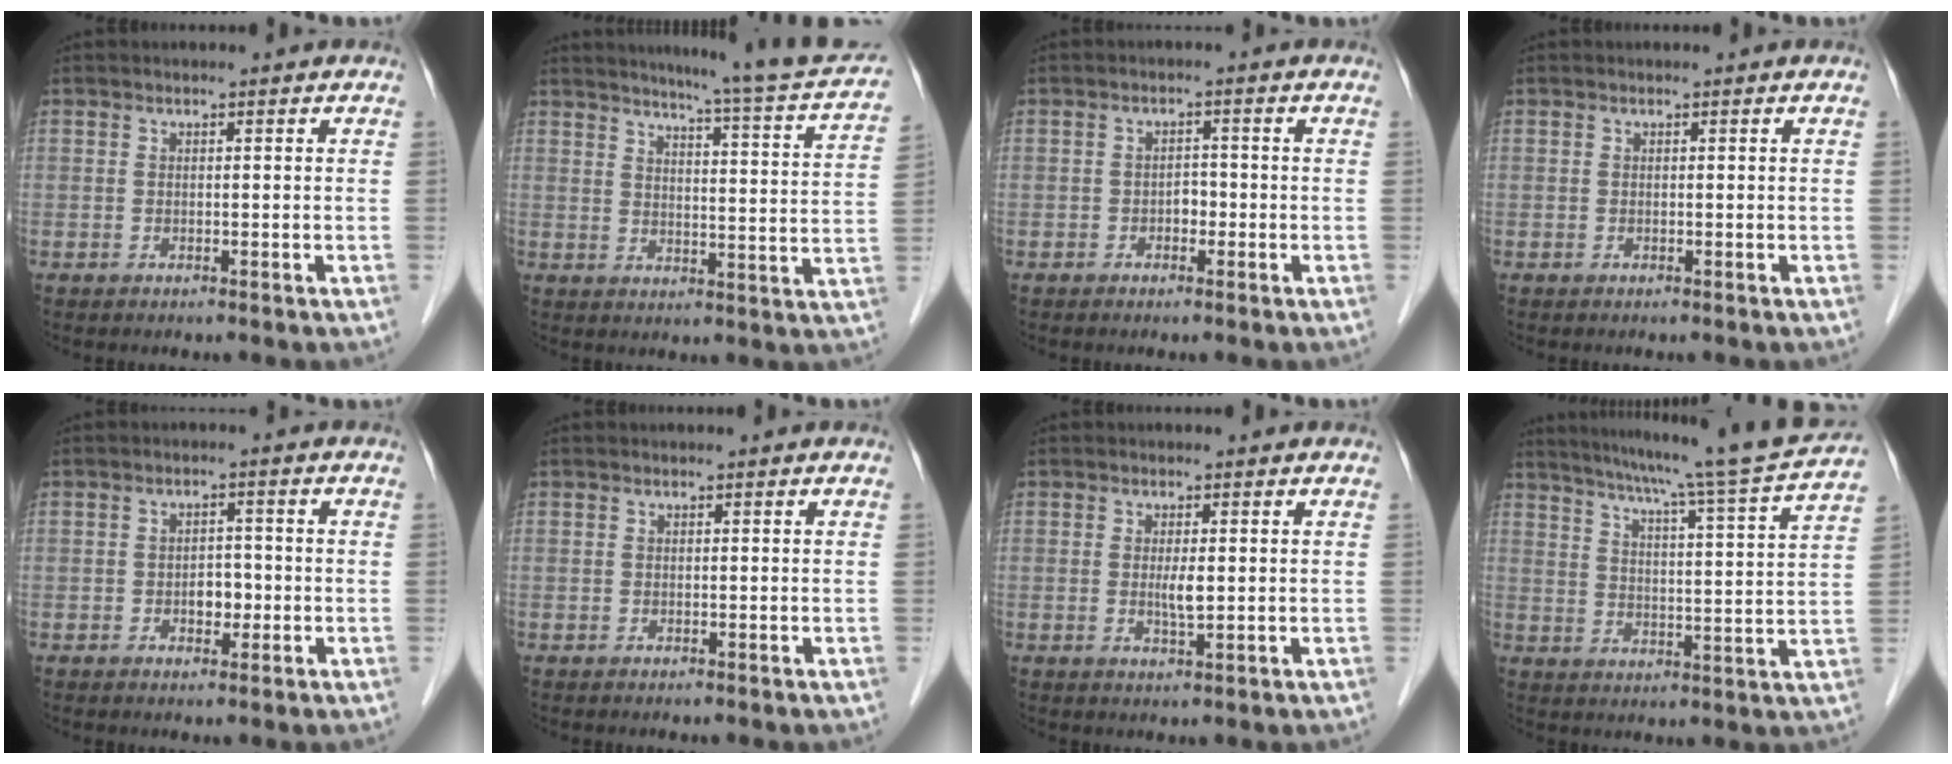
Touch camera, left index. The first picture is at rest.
{"total": 17.4, "force": [15.7, 0.0, 7.5], "torque": [-0.102, -0.045, 0.185]}
{"total": 1.8, "force": [-0.7, 1.1, 1.2], "torque": [-0.014, 0.006, -0.013]}
{"total": 0.0}
{"total": 2.9, "force": [-0.8, 1.8, 2.1], "torque": [-0.028, 0.005, -0.010]}
{"total": 0.0}
{"total": 2.4, "force": [0.1, 0.4, 2.3], "torque": [-0.047, -0.004, 0.004]}
{"total": 19.5, "force": [17.1, -1.7, 9.2], "torque": [-0.155, -0.034, 0.221]}